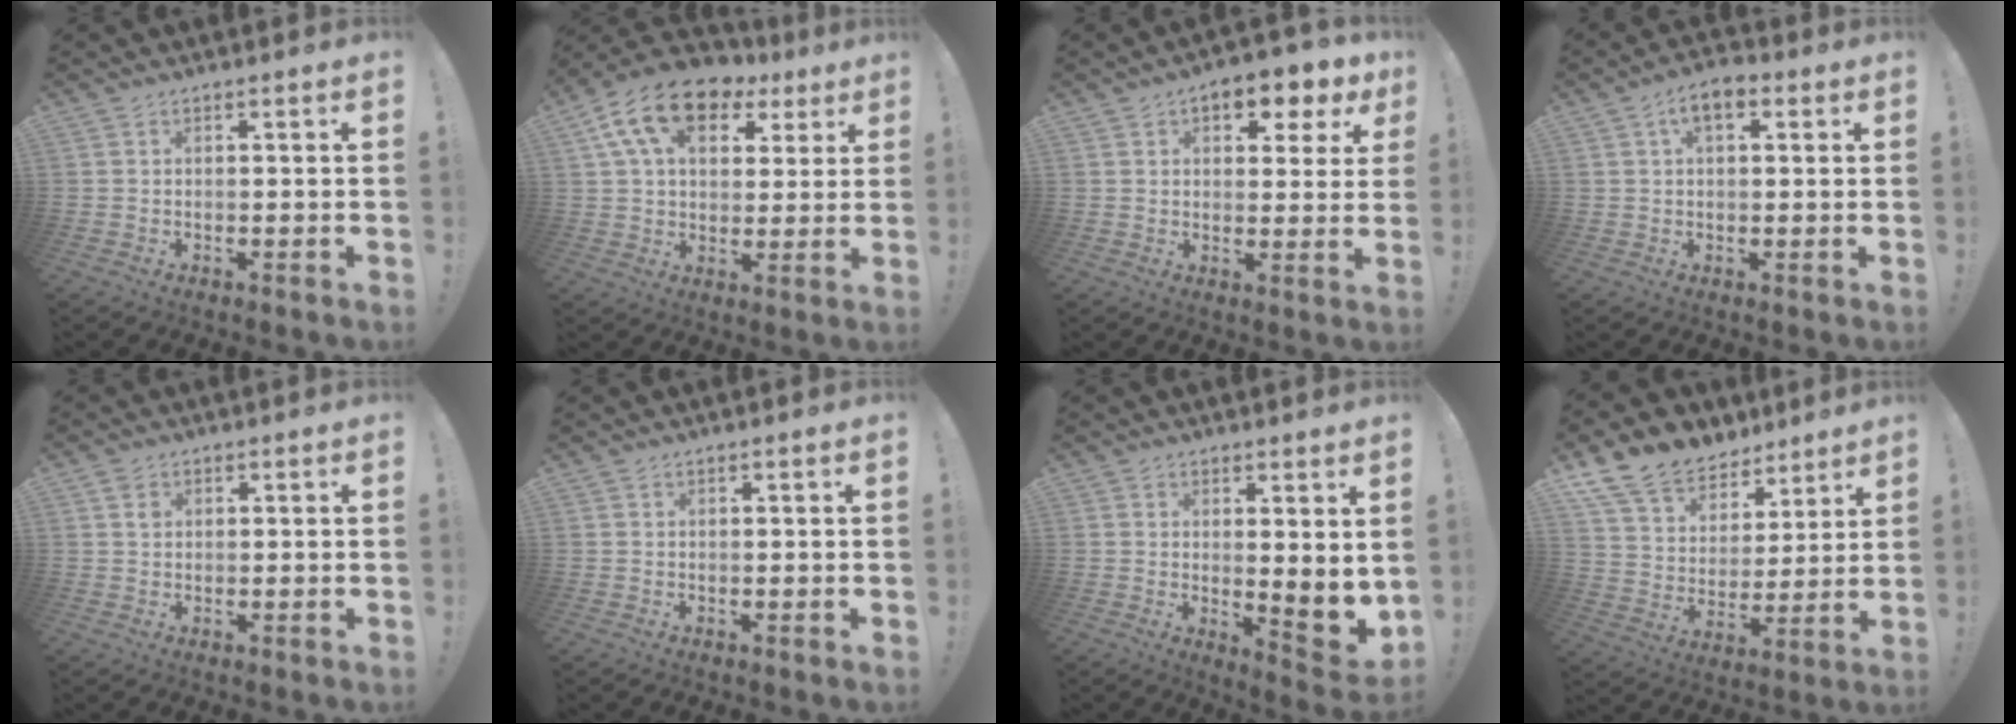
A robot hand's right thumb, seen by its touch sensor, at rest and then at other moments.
{"total": 16.2, "force": [7.5, 10.0, 10.3], "torque": [-0.180, -0.021, 0.139]}
{"total": 7.5, "force": [3.8, 4.3, 4.9], "torque": [-0.056, -0.022, 0.065]}
{"total": 6.2, "force": [2.3, 3.0, 4.9], "torque": [-0.074, 0.003, 0.038]}
{"total": 1.4, "force": [0.7, 1.2, 0.5], "torque": [-0.001, -0.002, 0.011]}
{"total": 0.0}
{"total": 5.2, "force": [1.8, 1.1, 4.8], "torque": [-0.049, -0.046, 0.032]}
{"total": 14.5, "force": [10.9, 8.6, 4.2], "torque": [-0.085, -0.075, 0.210]}